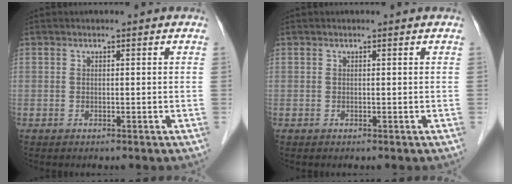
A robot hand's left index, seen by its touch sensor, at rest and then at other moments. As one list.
[{"total": 0.0}]